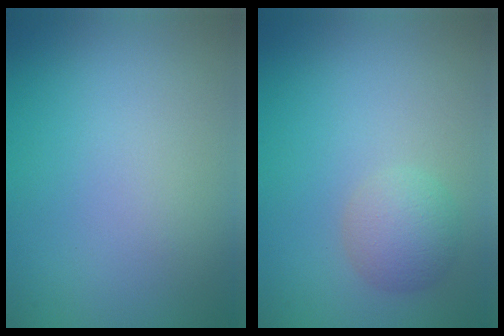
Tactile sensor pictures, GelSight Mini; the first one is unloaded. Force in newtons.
{"total": 2.4, "press": 2.4, "slide": 0.1}